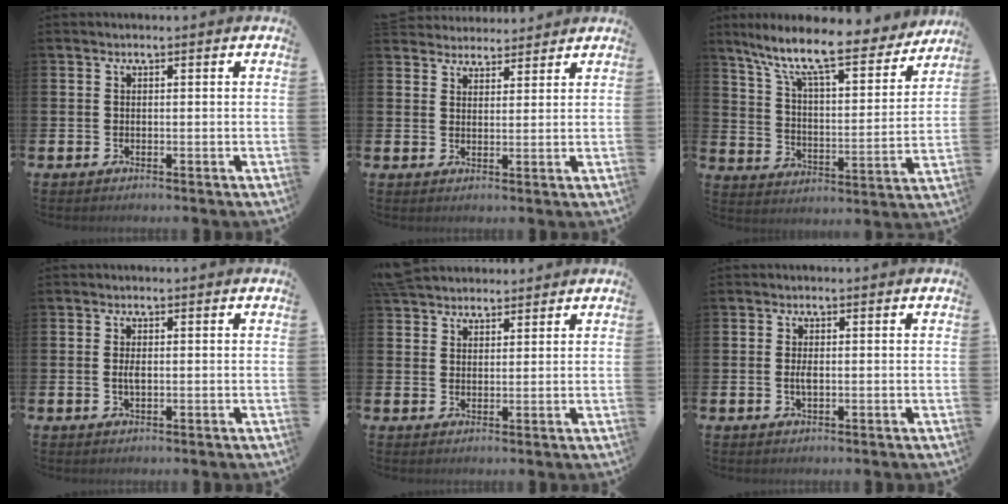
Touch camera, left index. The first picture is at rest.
{"total": 3.8, "force": [3.6, 0.9, -0.5], "torque": [-0.002, -0.017, 0.067]}
{"total": 11.2, "force": [9.5, 2.2, 5.6], "torque": [-0.133, -0.064, 0.156]}
{"total": 1.6, "force": [0.0, 0.6, 1.4], "torque": [-0.027, 0.002, -0.001]}
{"total": 4.3, "force": [4.1, 1.3, 0.4], "torque": [-0.011, -0.013, 0.077]}
{"total": 1.7, "force": [0.0, 0.6, 1.5], "torque": [-0.028, 0.001, -0.002]}